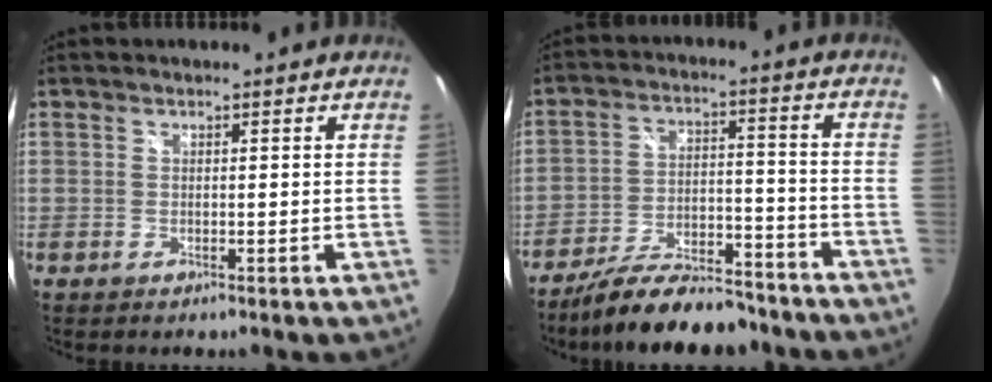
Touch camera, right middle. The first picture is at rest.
{"total": 16.0, "force": [-13.5, 4.4, 7.3], "torque": [-0.136, -0.003, -0.200]}